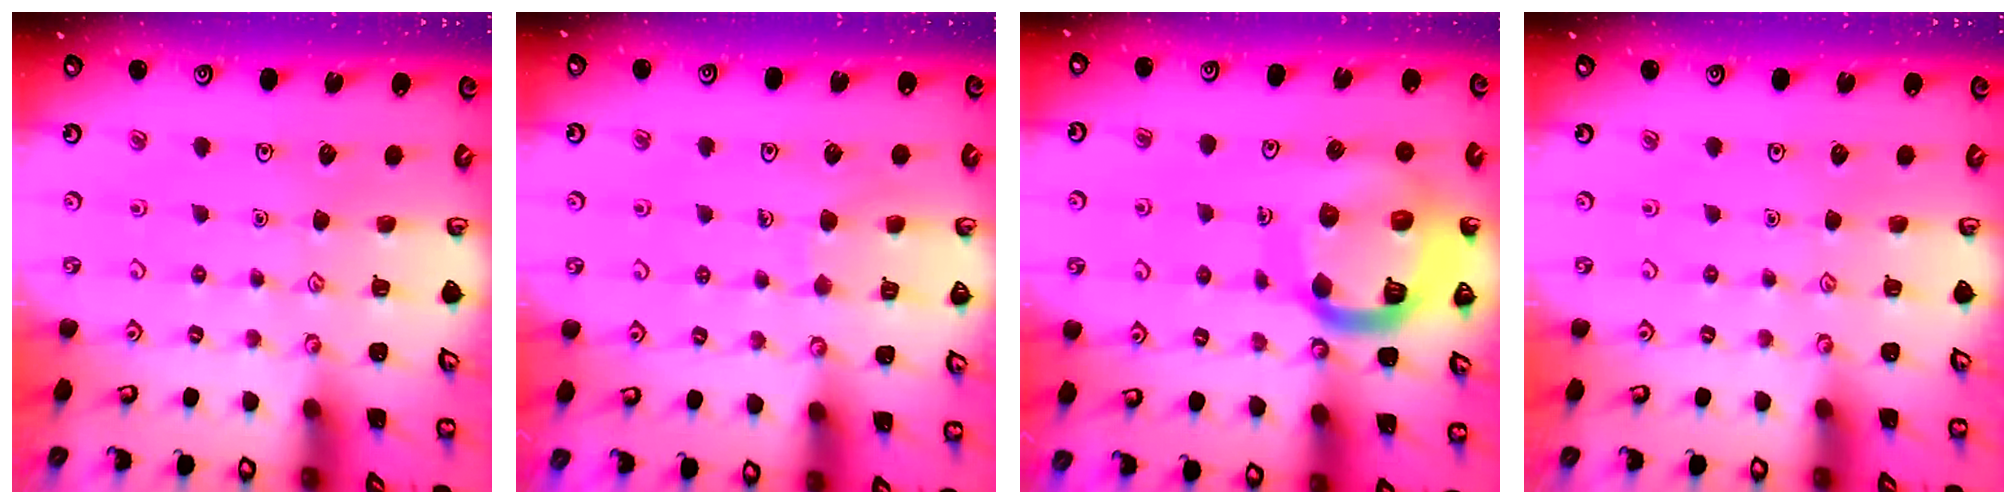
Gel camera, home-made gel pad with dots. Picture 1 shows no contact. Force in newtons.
{"total": 6.8, "press": 6.8, "slide": 0.4}
{"total": 18.2, "press": 18.1, "slide": 1.8}
{"total": 0.0}